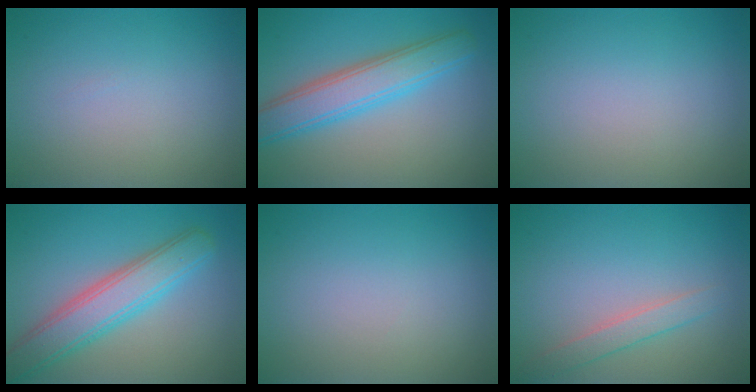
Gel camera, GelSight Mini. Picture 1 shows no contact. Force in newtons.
{"total": 5.2, "press": 5.2, "slide": 0.1}
{"total": 0.0}
{"total": 5.6, "press": 5.6, "slide": 0.1}
{"total": 0.0}
{"total": 2.0, "press": 2.0, "slide": 0.0}